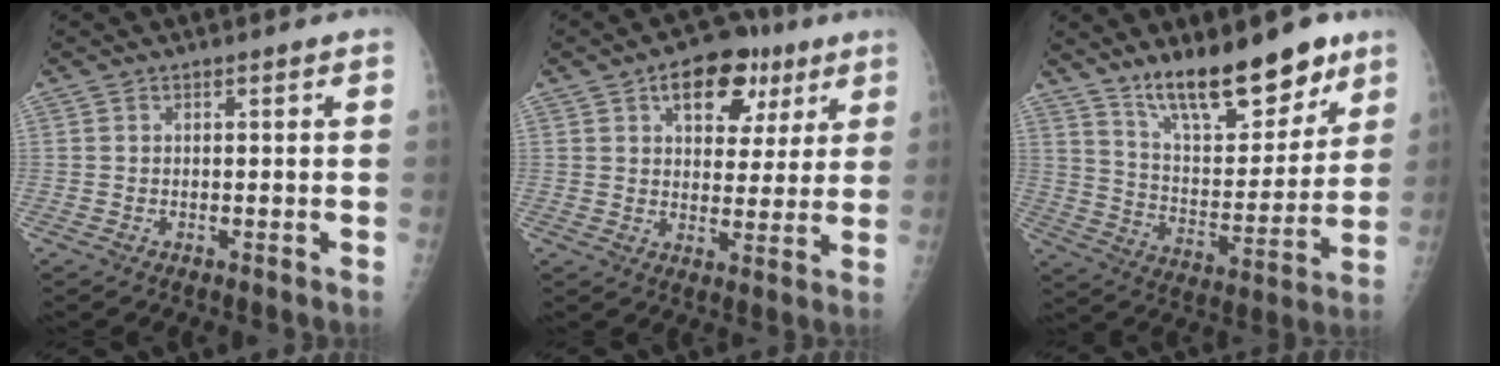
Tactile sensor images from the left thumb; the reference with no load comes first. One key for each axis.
{"total": 12.7, "fx": 6.3, "fy": 7.8, "fz": 7.8, "tx": -0.067, "ty": -0.006, "tz": 0.090}
{"total": 18.3, "fx": 13.1, "fy": 6.5, "fz": 11.0, "tx": -0.122, "ty": -0.091, "tz": 0.222}